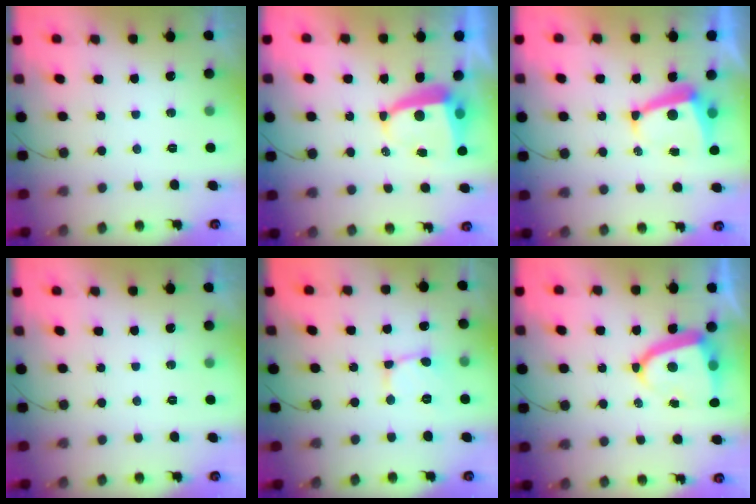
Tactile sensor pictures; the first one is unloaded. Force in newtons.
{"total": 6.6, "press": 6.5, "slide": 0.9}
{"total": 7.5, "press": 7.4, "slide": 1.1}
{"total": 0.0}
{"total": 2.7, "press": 2.7, "slide": 0.2}
{"total": 10.0, "press": 9.9, "slide": 1.6}